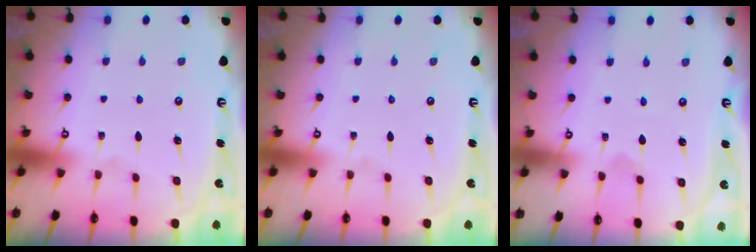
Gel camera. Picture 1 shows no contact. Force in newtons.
{"total": 0.0}
{"total": 1.0, "press": 1.0, "slide": 0.3}